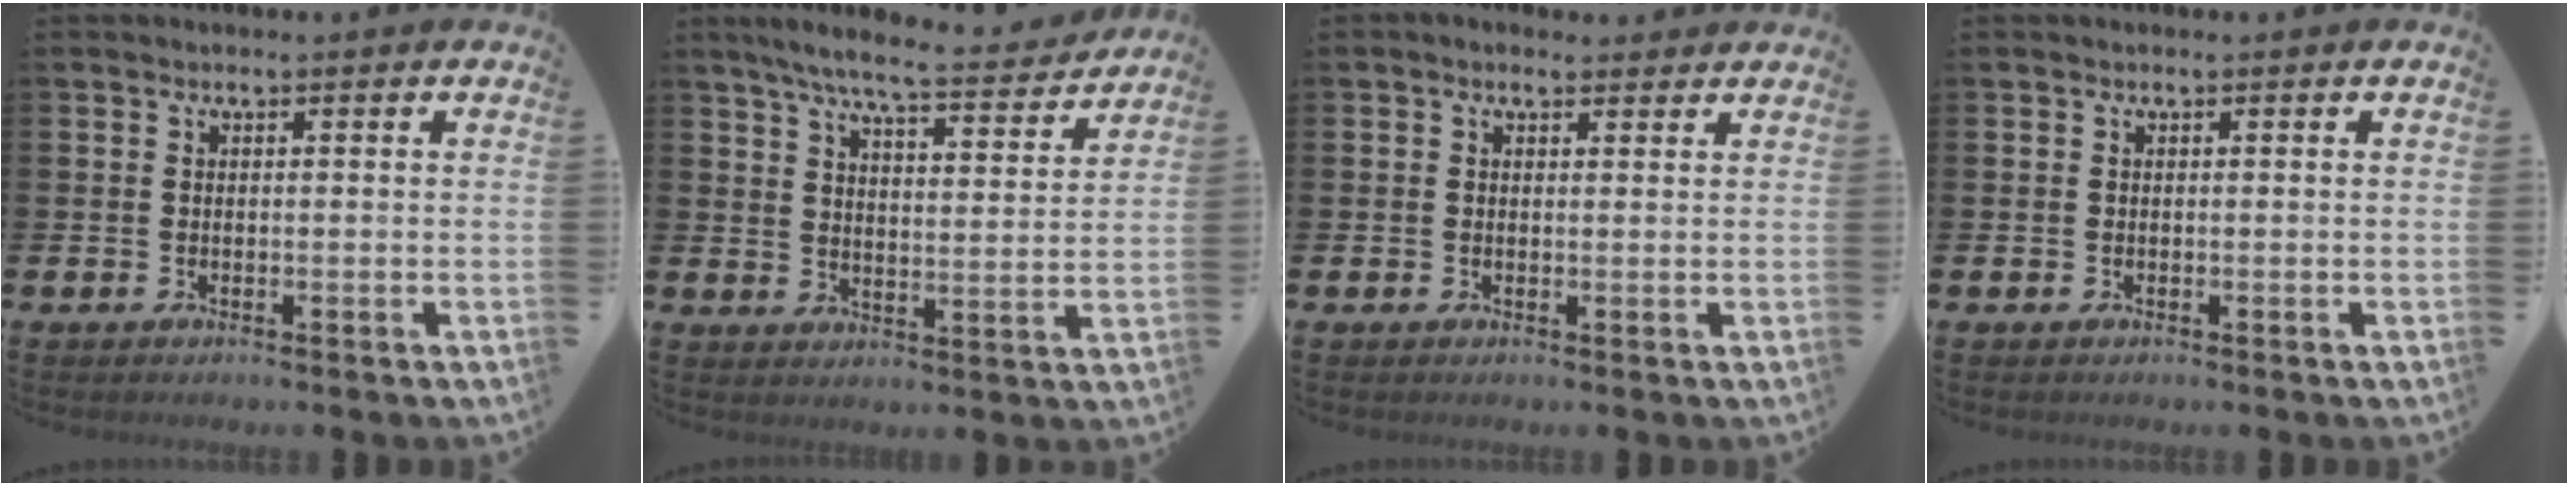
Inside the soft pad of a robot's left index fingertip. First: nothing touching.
{"total": 7.6, "force": [6.9, 0.4, 3.0], "torque": [-0.074, -0.039, 0.117]}
{"total": 1.1, "force": [0.9, 0.6, 0.3], "torque": [0.002, 0.005, 0.014]}
{"total": 0.0}